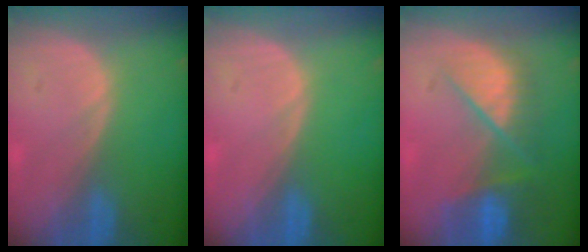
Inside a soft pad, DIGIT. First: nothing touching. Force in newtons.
{"total": 0.0}
{"total": 9.6, "press": 8.2, "slide": 5.0}